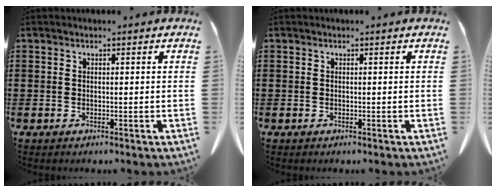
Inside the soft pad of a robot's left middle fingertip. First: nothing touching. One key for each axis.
{"total": 0.0}